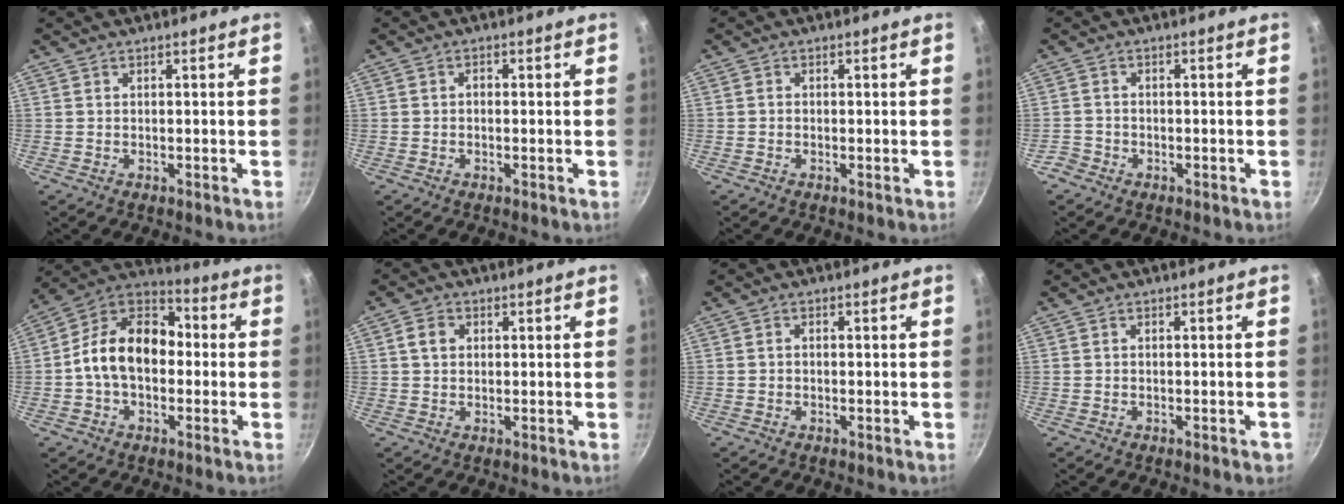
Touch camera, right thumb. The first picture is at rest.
{"total": 1.1, "force": [-0.3, 0.8, 0.6], "torque": [-0.010, 0.006, -0.006]}
{"total": 0.6, "force": [-0.2, 0.4, 0.3], "torque": [-0.008, 0.004, -0.008]}
{"total": 2.6, "force": [-1.8, 1.8, 0.5], "torque": [-0.006, 0.019, -0.034]}
{"total": 15.5, "force": [-1.0, 10.9, 11.0], "torque": [-0.149, 0.048, -0.040]}
{"total": 3.4, "force": [0.8, 2.7, 1.9], "torque": [-0.025, 0.005, 0.010]}
{"total": 0.9, "force": [-0.3, 0.7, 0.5], "torque": [-0.011, 0.005, -0.006]}
{"total": 1.4, "force": [-0.8, 0.6, 1.1], "torque": [-0.013, 0.008, -0.009]}